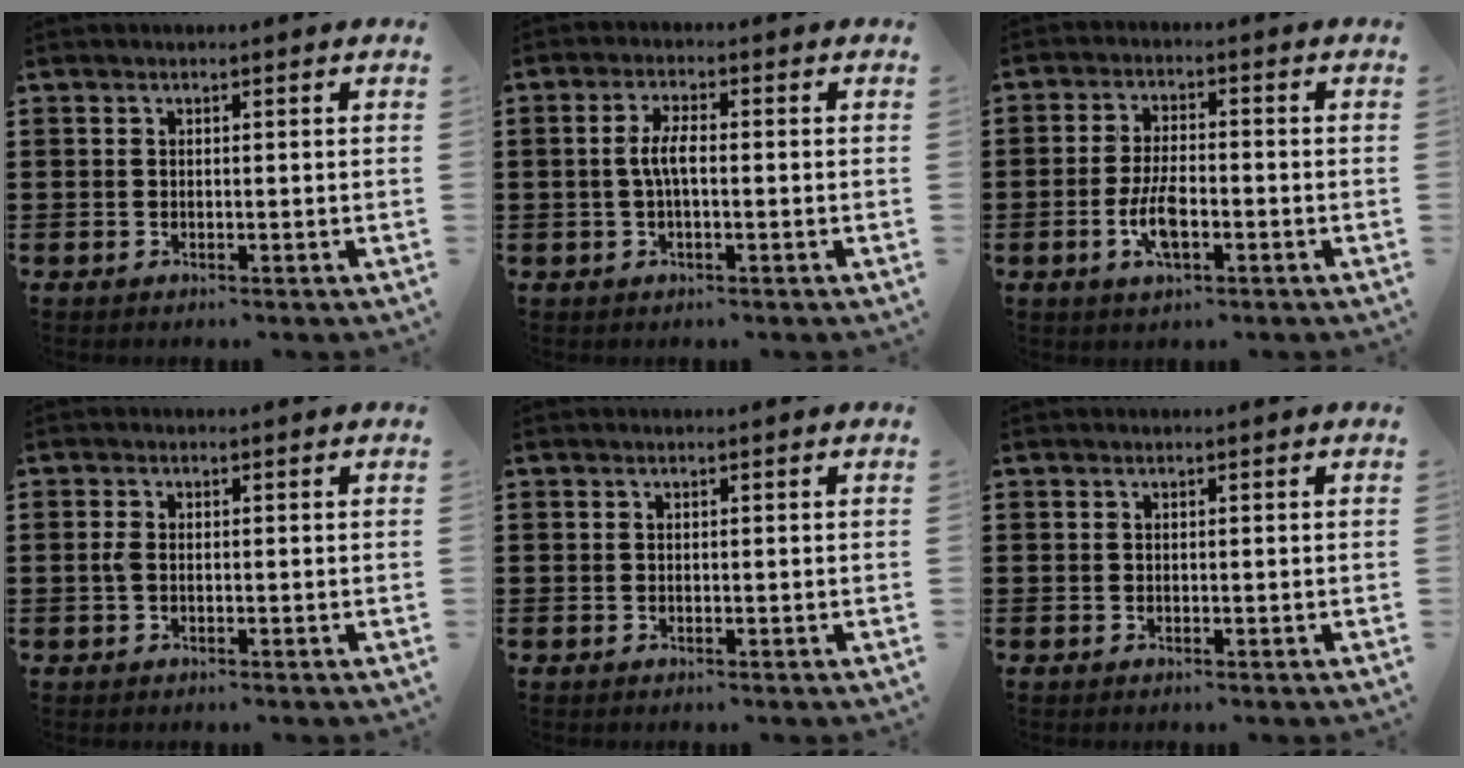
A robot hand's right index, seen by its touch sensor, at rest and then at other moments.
{"total": 3.7, "force": [-0.4, 1.0, 3.5], "torque": [-0.078, -0.002, -0.014]}
{"total": 5.8, "force": [-1.9, 2.3, 5.0], "torque": [-0.110, -0.001, -0.039]}
{"total": 1.5, "force": [-0.2, 0.7, 1.3], "torque": [-0.033, -0.001, -0.007]}
{"total": 0.0}
{"total": 0.0}